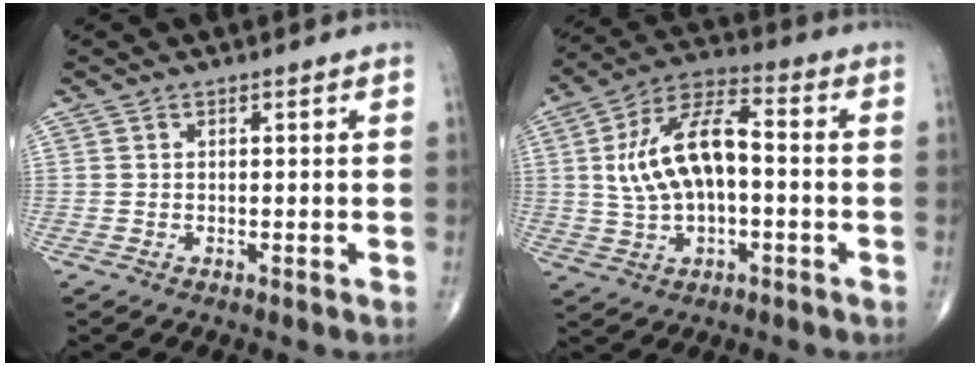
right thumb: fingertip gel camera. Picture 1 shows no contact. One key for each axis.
{"total": 14.3, "fx": 0.2, "fy": 7.2, "fz": 12.3, "tx": -0.227, "ty": 0.034, "tz": -0.001}